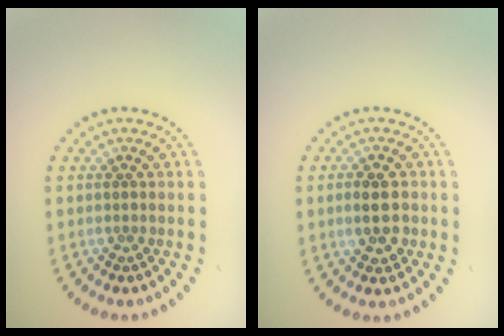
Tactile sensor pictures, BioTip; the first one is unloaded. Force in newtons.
{"total": 2.9, "press": 2.9, "slide": 0.2}